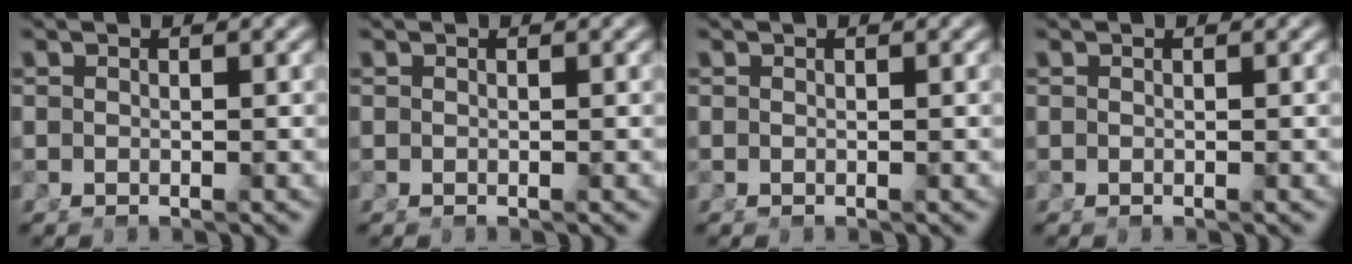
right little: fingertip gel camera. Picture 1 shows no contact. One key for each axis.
{"total": 0.0}
{"total": 0.0}
{"total": 0.0}